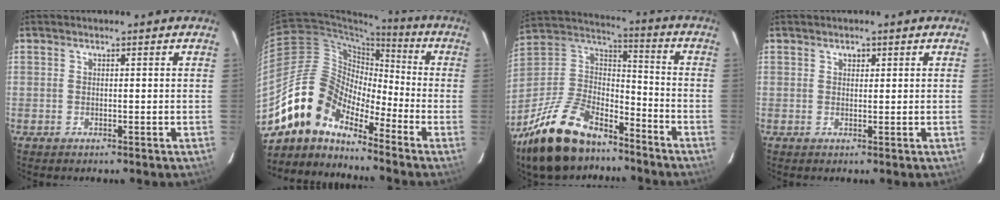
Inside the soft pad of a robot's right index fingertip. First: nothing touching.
{"total": 13.0, "force": [-10.5, 5.5, 5.4], "torque": [-0.091, 0.021, -0.213]}
{"total": 24.7, "force": [-17.9, 10.9, 13.0], "torque": [-0.278, 0.001, -0.299]}
{"total": 1.1, "force": [0.7, 0.9, 0.4], "torque": [-0.003, 0.004, 0.011]}